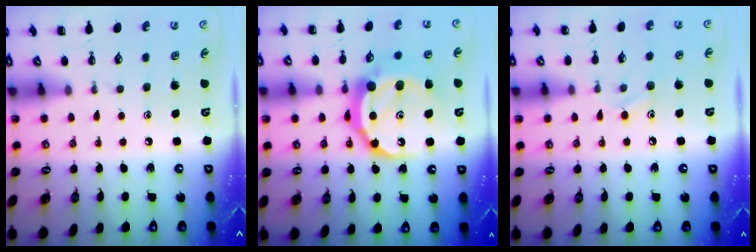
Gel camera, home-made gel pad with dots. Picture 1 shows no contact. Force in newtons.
{"total": 15.8, "press": 15.8, "slide": 1.1}
{"total": 8.0, "press": 7.6, "slide": 2.3}